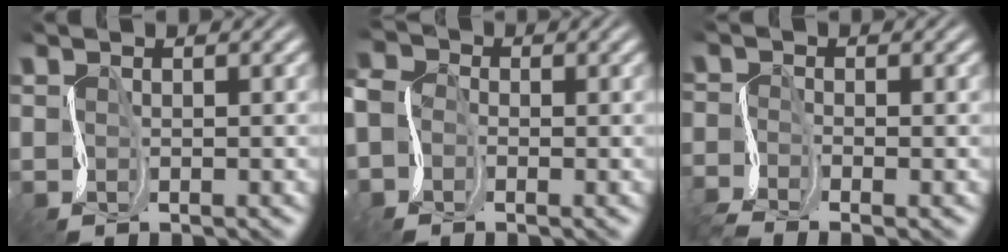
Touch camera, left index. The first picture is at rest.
{"total": 3.8, "force": [-1.6, 3.0, 1.7], "torque": [-0.037, 0.007, -0.043]}
{"total": 3.2, "force": [-2.8, 0.5, 1.4], "torque": [-0.033, -0.010, -0.068]}